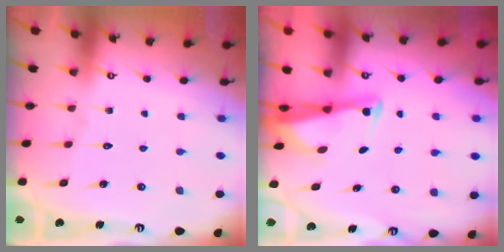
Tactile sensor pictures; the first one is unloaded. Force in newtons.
{"total": 2.4, "press": 2.4, "slide": 0.5}